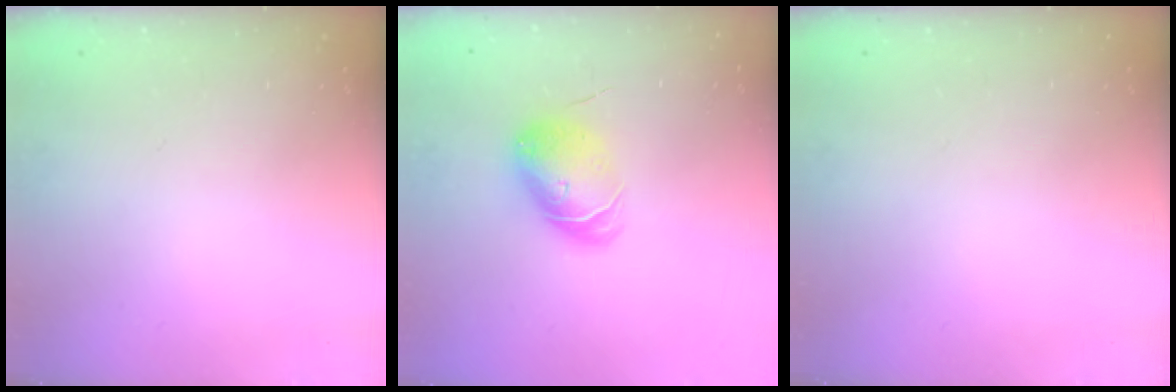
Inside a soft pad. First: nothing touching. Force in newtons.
{"total": 8.9, "press": 8.9, "slide": 0.3}
{"total": 0.0}